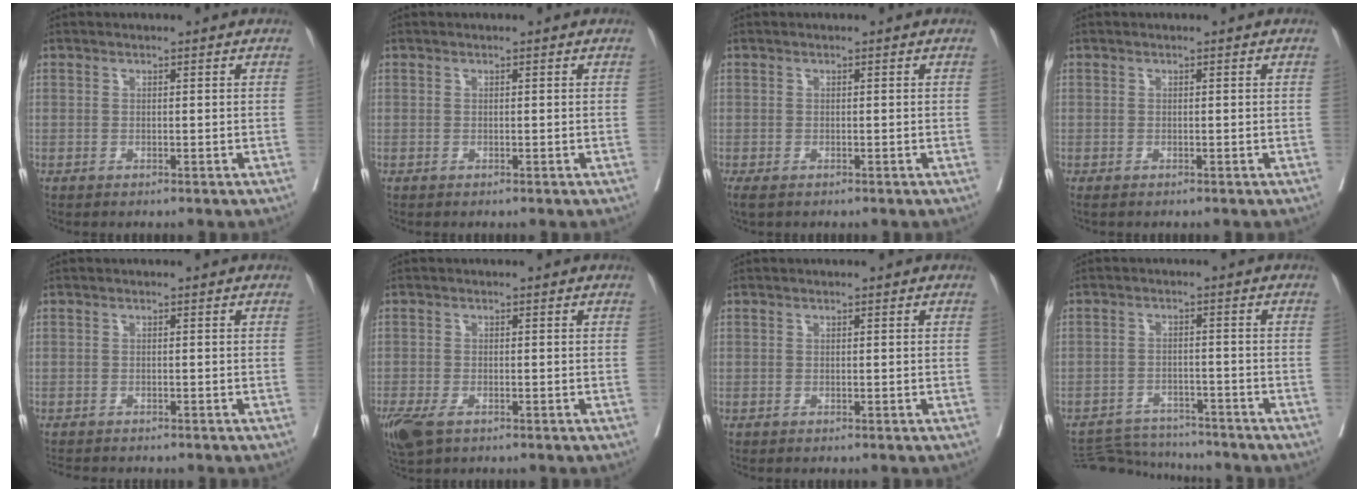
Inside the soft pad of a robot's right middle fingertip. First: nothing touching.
{"total": 0.0}
{"total": 2.5, "force": [-1.8, 1.1, 1.3], "torque": [-0.030, -0.011, -0.028]}
{"total": 0.5, "force": [-0.5, 0.0, 0.2], "torque": [-0.010, -0.004, -0.010]}
{"total": 4.0, "force": [-3.6, 1.2, 1.4], "torque": [-0.022, -0.006, -0.050]}
{"total": 6.6, "force": [-3.9, 3.4, 4.1], "torque": [-0.095, -0.015, -0.068]}
{"total": 0.0}
{"total": 8.7, "force": [-8.6, 1.0, 0.3], "torque": [-0.010, 0.000, -0.135]}